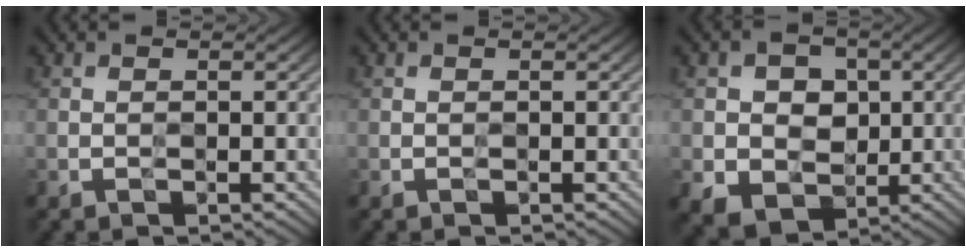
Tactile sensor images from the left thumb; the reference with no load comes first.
{"total": 0.0}
{"total": 7.0, "force": [0.0, 6.1, 3.5], "torque": [-0.069, -0.002, -0.008]}